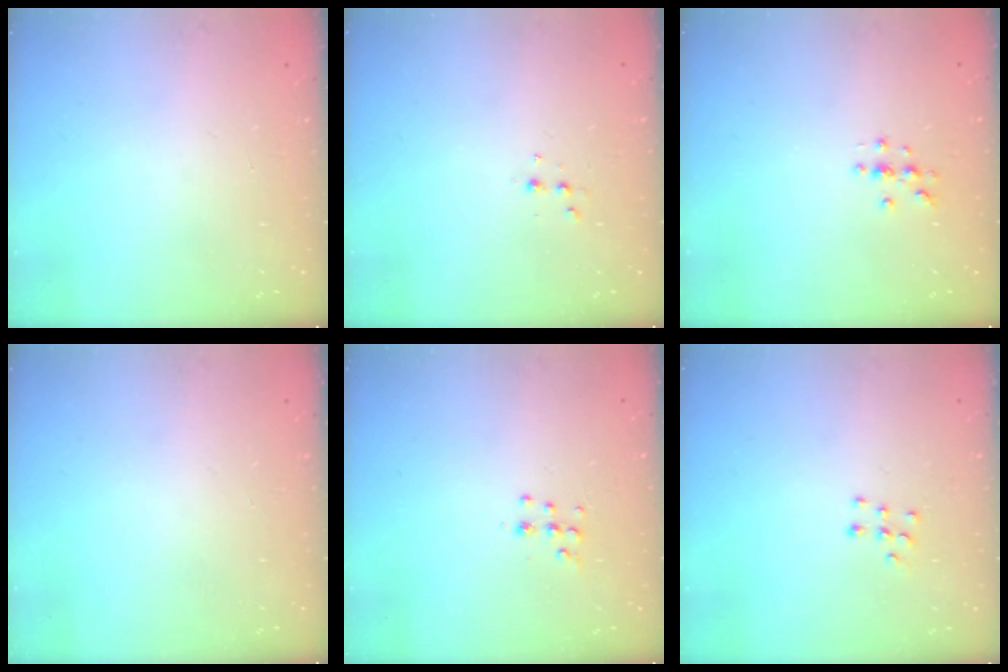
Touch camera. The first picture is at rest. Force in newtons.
{"total": 2.8, "press": 2.7, "slide": 0.6}
{"total": 3.2, "press": 3.2, "slide": 0.4}
{"total": 0.0}
{"total": 7.6, "press": 7.5, "slide": 1.2}
{"total": 5.3, "press": 5.3, "slide": 0.5}